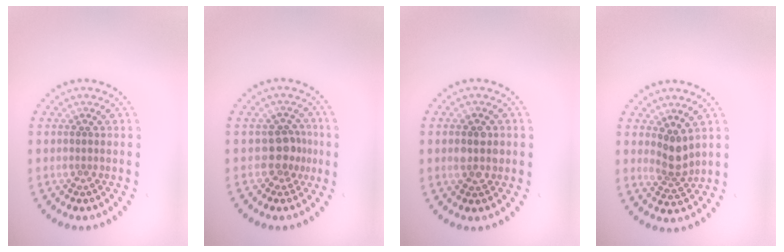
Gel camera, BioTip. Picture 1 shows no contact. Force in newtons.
{"total": 2.3, "press": 2.0, "slide": 1.3}
{"total": 2.4, "press": 2.4, "slide": 0.2}
{"total": 2.5, "press": 2.0, "slide": 1.6}